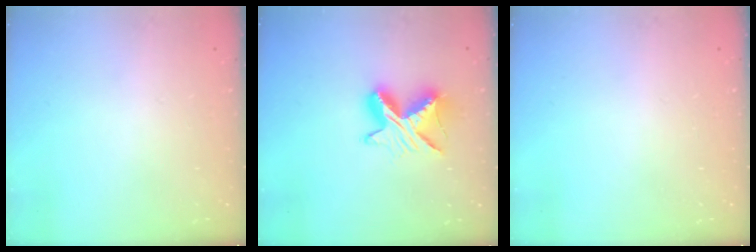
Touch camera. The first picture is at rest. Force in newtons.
{"total": 10.2, "press": 10.1, "slide": 0.6}
{"total": 0.0}